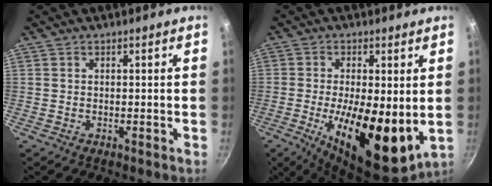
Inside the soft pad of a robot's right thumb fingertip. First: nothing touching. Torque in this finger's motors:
{"motor_torque": [2.51, 2.50, 2.18, -0.59, 0.51]}